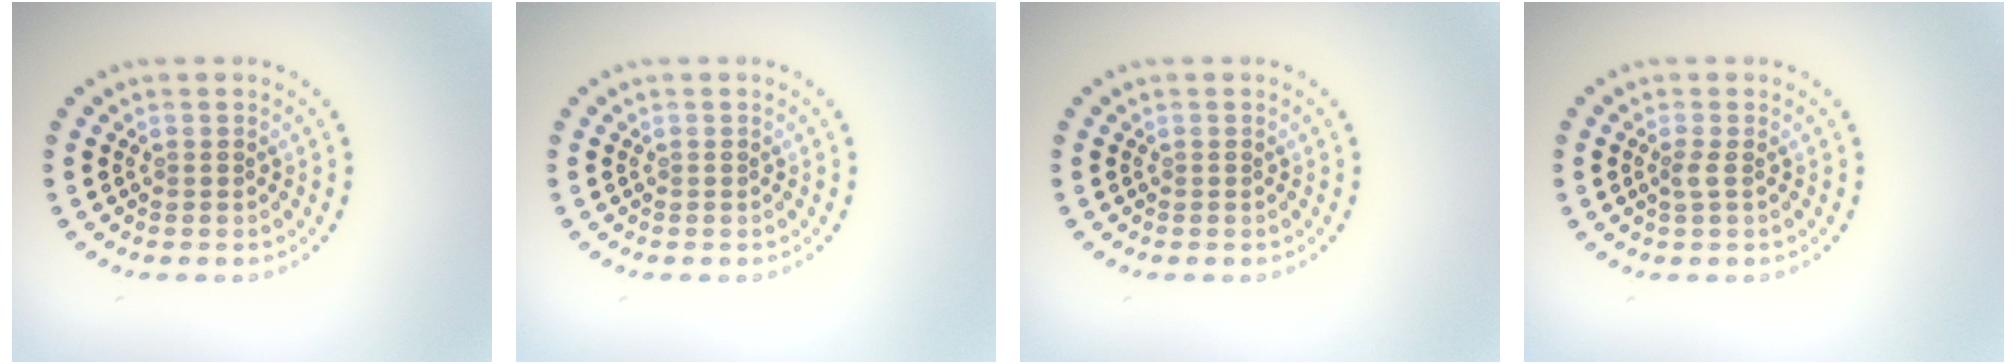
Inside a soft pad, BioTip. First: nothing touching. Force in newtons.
{"total": 0.0}
{"total": 0.0}
{"total": 0.9, "press": 0.6, "slide": 0.7}